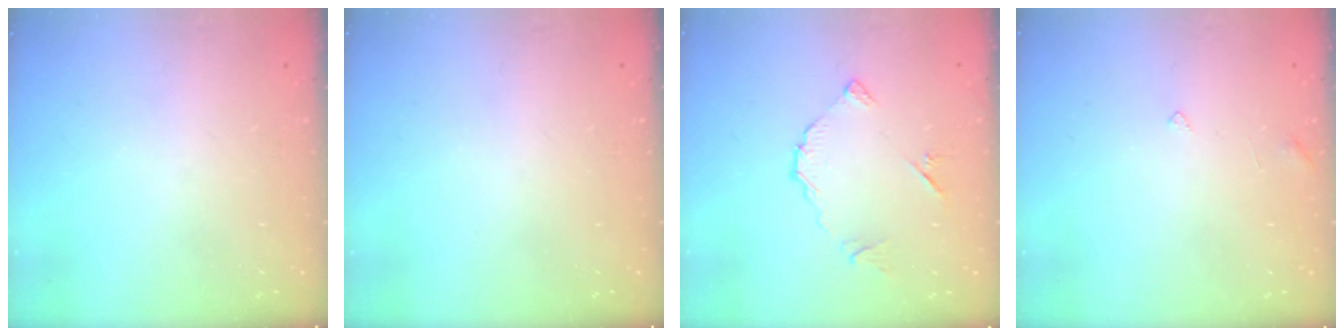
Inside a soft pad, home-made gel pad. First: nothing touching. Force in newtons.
{"total": 0.0}
{"total": 7.4, "press": 7.4, "slide": 0.3}
{"total": 3.6, "press": 3.6, "slide": 0.3}